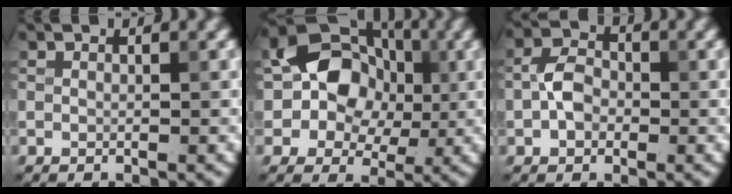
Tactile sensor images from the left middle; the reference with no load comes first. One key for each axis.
{"total": 7.8, "fx": 0.8, "fy": 6.4, "fz": 4.3, "tx": -0.054, "ty": 0.005, "tz": -0.004}
{"total": 3.1, "fx": -0.7, "fy": 2.3, "fz": 2.0, "tx": -0.036, "ty": 0.005, "tz": -0.020}